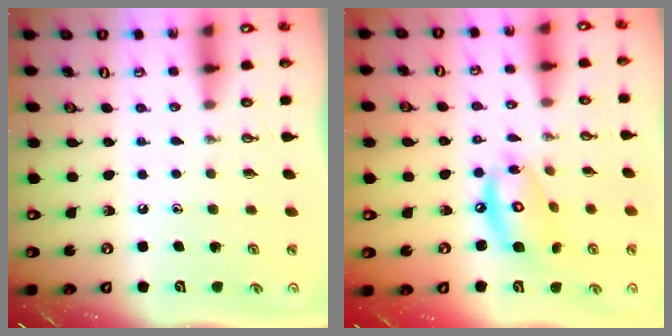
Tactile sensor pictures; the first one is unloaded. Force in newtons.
{"total": 12.8, "press": 12.8, "slide": 1.2}